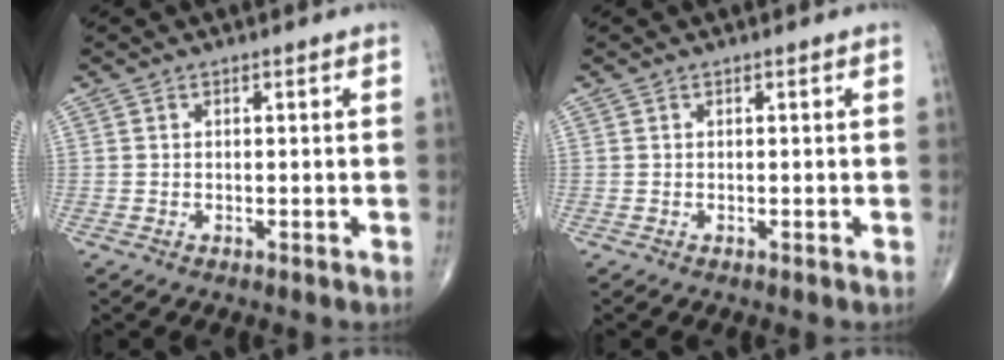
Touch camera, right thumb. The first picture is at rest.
{"total": 0.0}